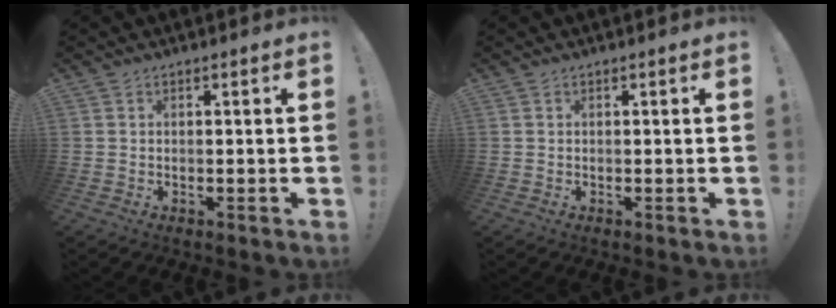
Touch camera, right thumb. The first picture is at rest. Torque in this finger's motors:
{"motor_torque": [-0.07, -0.07, -0.09, 0.09, 0.04]}